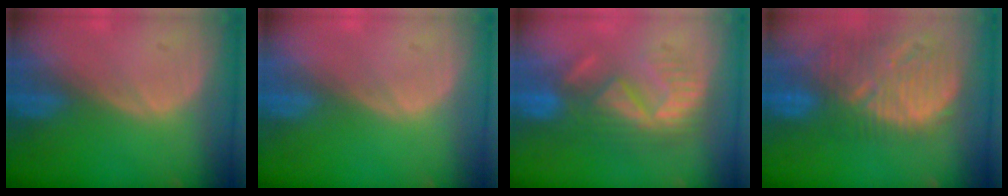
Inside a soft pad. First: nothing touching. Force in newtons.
{"total": 0.0}
{"total": 8.8, "press": 8.2, "slide": 3.3}
{"total": 12.9, "press": 11.3, "slide": 6.3}